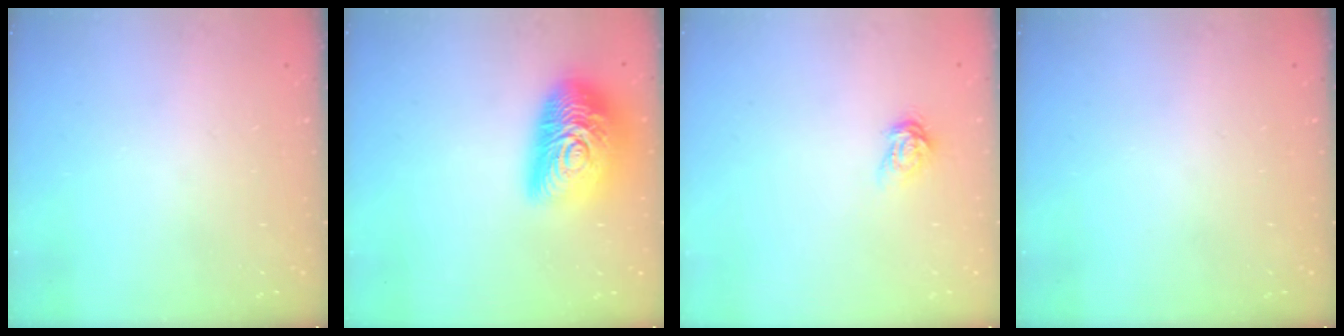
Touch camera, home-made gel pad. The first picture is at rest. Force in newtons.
{"total": 21.0, "press": 21.0, "slide": 0.9}
{"total": 4.0, "press": 4.0, "slide": 0.5}
{"total": 0.0}